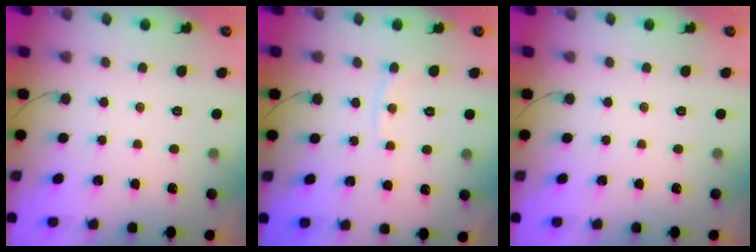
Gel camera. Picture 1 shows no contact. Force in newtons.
{"total": 4.5, "press": 4.4, "slide": 0.4}
{"total": 0.0}